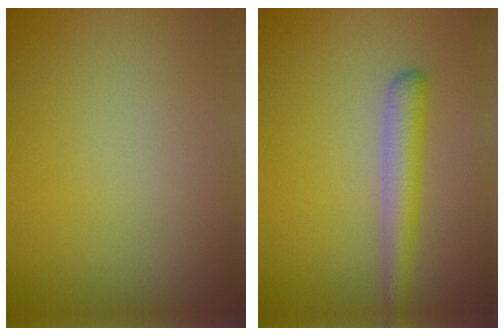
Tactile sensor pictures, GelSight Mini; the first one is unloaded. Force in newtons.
{"total": 2.9, "press": 2.9, "slide": 0.1}